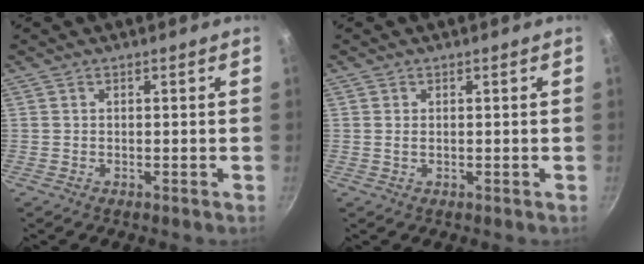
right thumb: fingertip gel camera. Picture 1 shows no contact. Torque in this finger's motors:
{"motor_torque": [-0.11, 0.05, -0.27, -0.02, -0.06]}